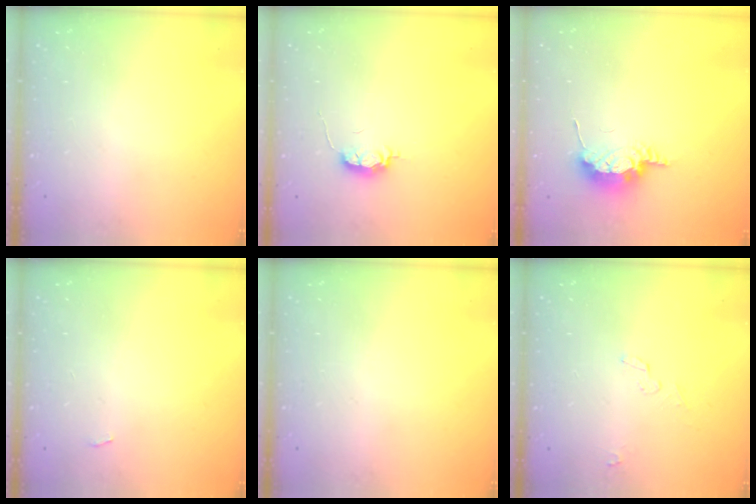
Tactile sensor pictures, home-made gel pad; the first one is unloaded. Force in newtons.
{"total": 4.9, "press": 4.9, "slide": 0.7}
{"total": 9.5, "press": 8.5, "slide": 4.1}
{"total": 2.3, "press": 2.3, "slide": 0.3}
{"total": 0.0}
{"total": 2.6, "press": 2.3, "slide": 1.2}